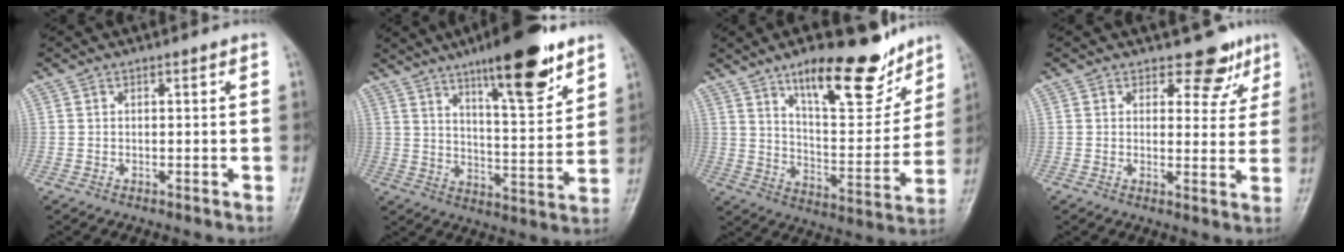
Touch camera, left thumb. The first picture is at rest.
{"total": 16.6, "force": [10.6, 4.1, 12.2], "torque": [-0.159, -0.060, 0.168]}
{"total": 18.7, "force": [12.6, 6.6, 12.2], "torque": [-0.133, -0.078, 0.204]}
{"total": 5.6, "force": [4.1, 3.4, 1.8], "torque": [0.011, -0.026, 0.044]}